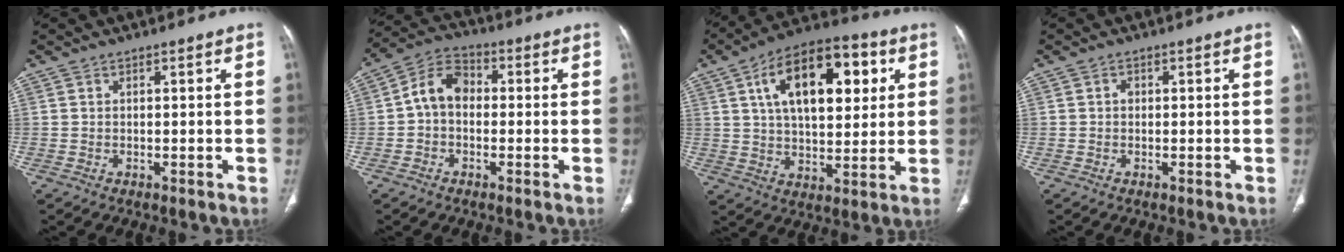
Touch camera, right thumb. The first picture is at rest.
{"total": 7.6, "force": [-0.3, 5.5, 5.2], "torque": [-0.078, 0.025, -0.019]}
{"total": 20.1, "force": [6.5, 10.5, 15.9], "torque": [-0.217, 0.000, 0.100]}
{"total": 0.8, "force": [0.0, 0.7, 0.4], "torque": [-0.003, 0.003, -0.002]}